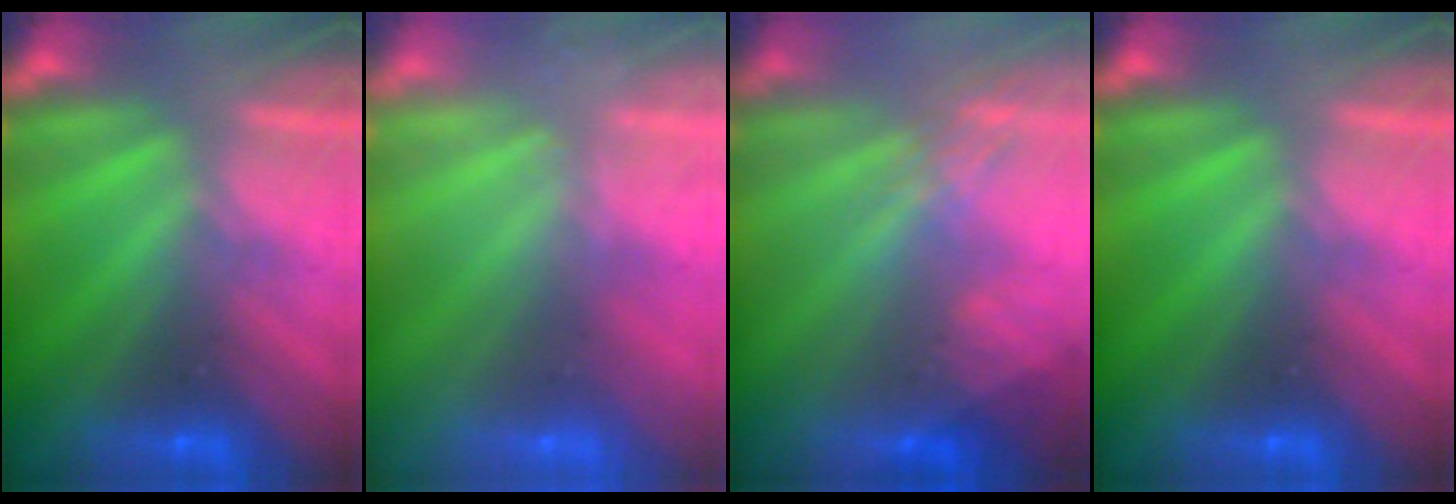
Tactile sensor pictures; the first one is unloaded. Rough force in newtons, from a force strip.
{"total": 2.4}
{"total": 2.9}
{"total": 0.0}